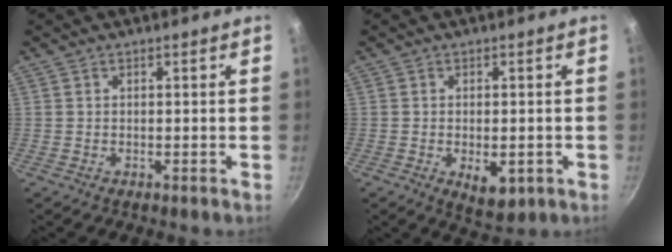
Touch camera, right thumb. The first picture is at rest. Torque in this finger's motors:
{"motor_torque": [-0.35, 0.37, 0.21, 0.33, 0.00]}